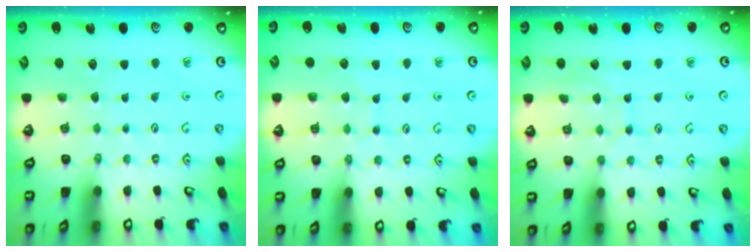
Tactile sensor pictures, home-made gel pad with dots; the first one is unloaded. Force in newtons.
{"total": 6.2, "press": 6.2, "slide": 0.5}
{"total": 6.2, "press": 6.2, "slide": 0.6}